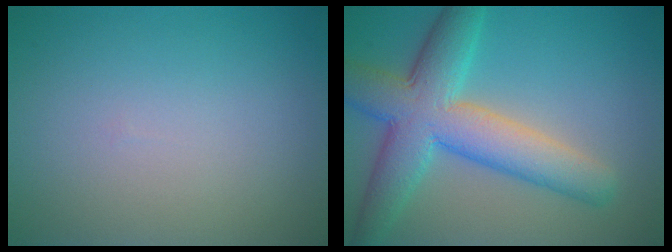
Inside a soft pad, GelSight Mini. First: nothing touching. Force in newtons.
{"total": 8.5, "press": 8.5, "slide": 0.6}